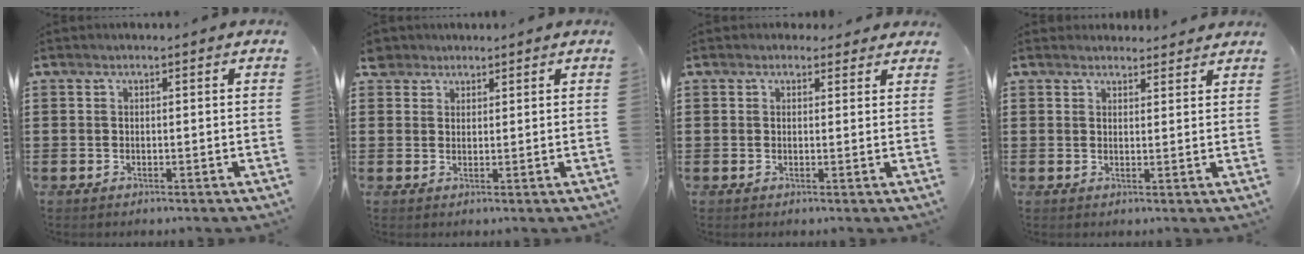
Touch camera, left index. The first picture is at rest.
{"total": 2.7, "force": [2.2, 1.6, 0.2], "torque": [-0.014, 0.012, 0.042]}
{"total": 1.5, "force": [1.1, 0.9, 0.2], "torque": [0.000, 0.005, 0.019]}
{"total": 2.2, "force": [2.1, 0.5, 0.0], "torque": [-0.005, -0.001, 0.041]}